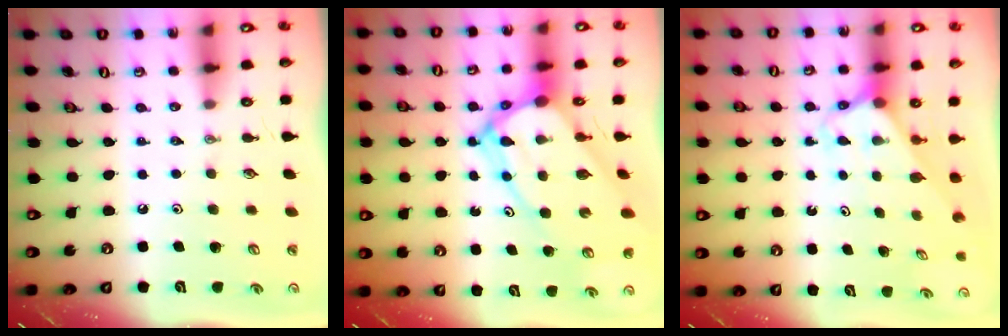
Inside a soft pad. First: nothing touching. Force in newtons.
{"total": 14.4, "press": 14.4, "slide": 1.4}
{"total": 2.6, "press": 2.6, "slide": 0.1}